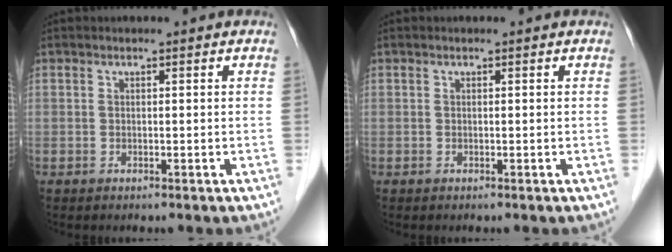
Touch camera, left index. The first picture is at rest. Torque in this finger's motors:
{"motor_torque": [0.00, 0.00, 0.00, 0.00]}